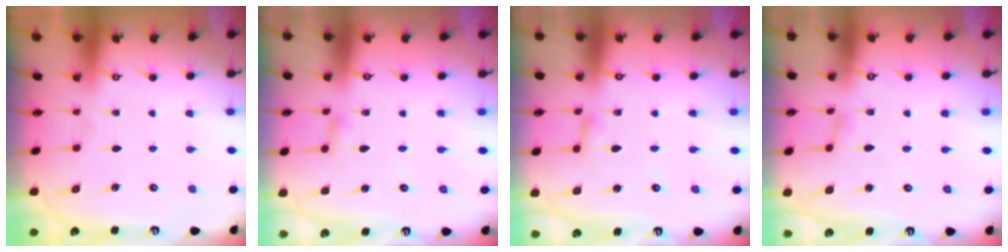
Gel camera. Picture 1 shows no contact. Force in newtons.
{"total": 2.4, "press": 2.4, "slide": 0.2}
{"total": 2.7, "press": 2.7, "slide": 0.2}
{"total": 1.1, "press": 1.1, "slide": 0.1}